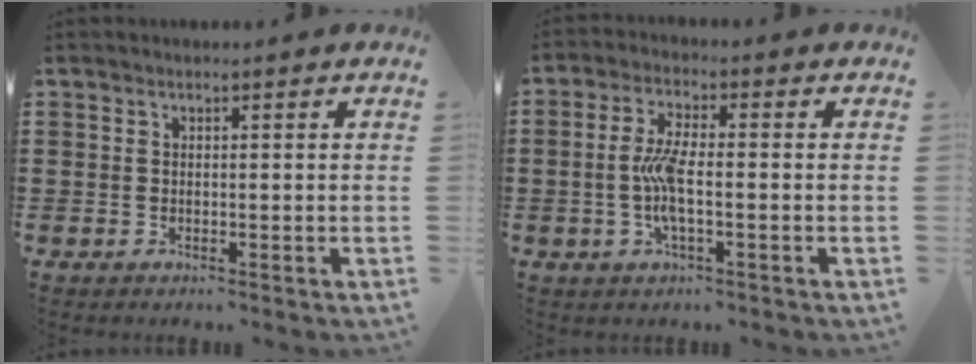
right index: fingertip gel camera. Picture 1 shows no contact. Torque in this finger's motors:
{"motor_torque": [1.50, -0.43, 0.48, 0.21]}